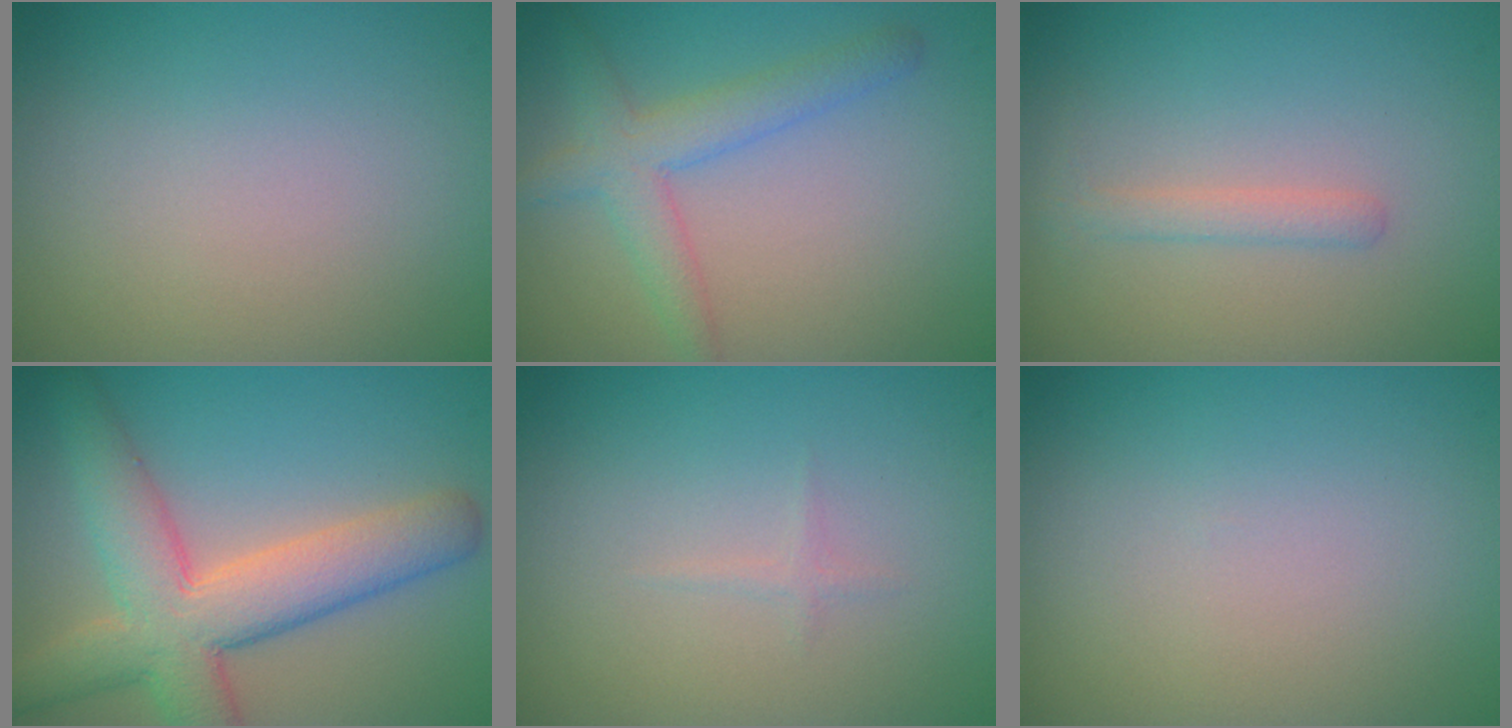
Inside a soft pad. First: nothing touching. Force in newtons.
{"total": 3.6, "press": 3.6, "slide": 0.1}
{"total": 1.4, "press": 1.4, "slide": 0.0}
{"total": 8.1, "press": 8.1, "slide": 0.6}
{"total": 0.5, "press": 0.5, "slide": 0.0}
{"total": 0.0}